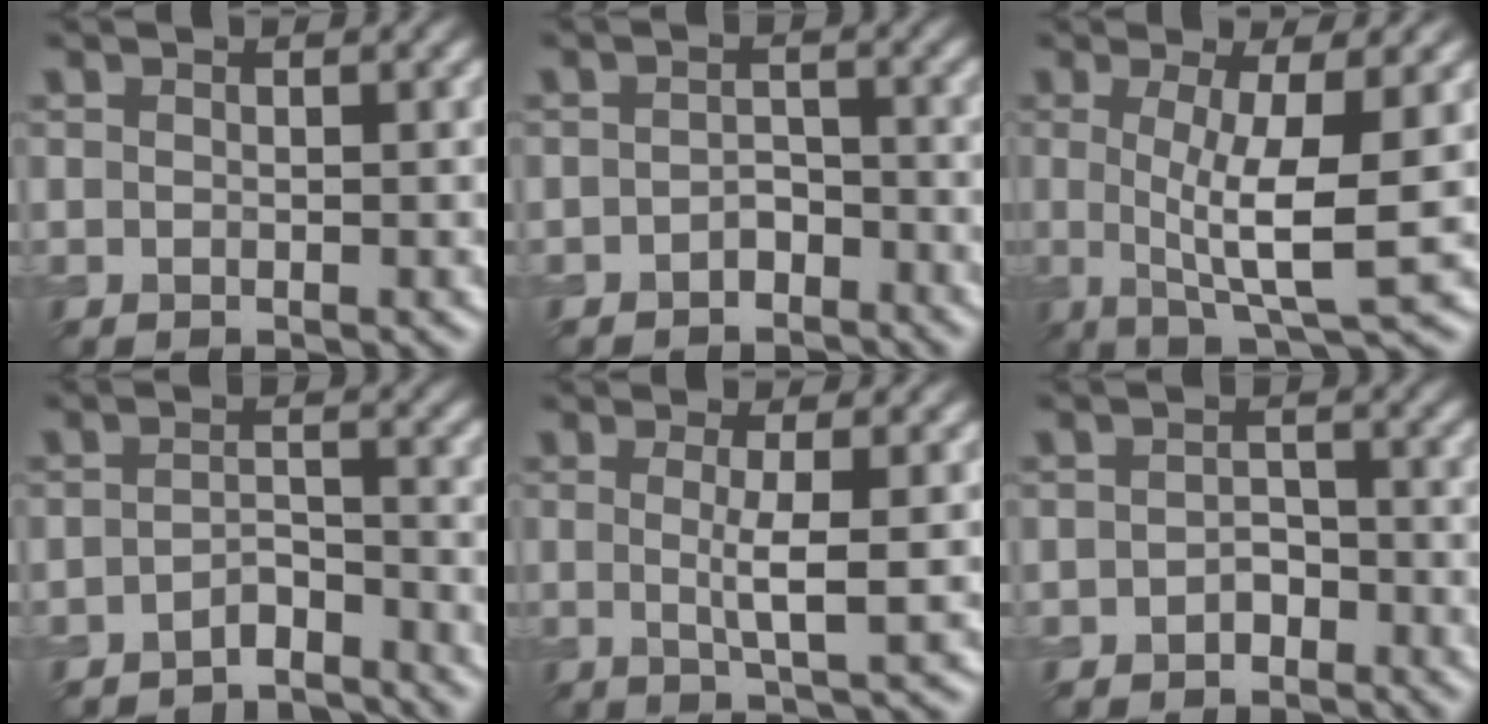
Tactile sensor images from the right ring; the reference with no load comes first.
{"total": 2.0, "force": [-1.5, 1.1, 0.6], "torque": [-0.008, 0.006, -0.029]}
{"total": 7.2, "force": [-0.1, 1.5, 7.0], "torque": [-0.108, -0.006, -0.001]}
{"total": 3.4, "force": [-3.2, 0.9, 1.0], "torque": [-0.017, 0.001, -0.060]}
{"total": 3.2, "force": [0.1, 0.5, 3.1], "torque": [-0.055, -0.007, -0.001]}
{"total": 1.8, "force": [-1.2, 1.2, 0.7], "torque": [-0.009, 0.005, -0.023]}